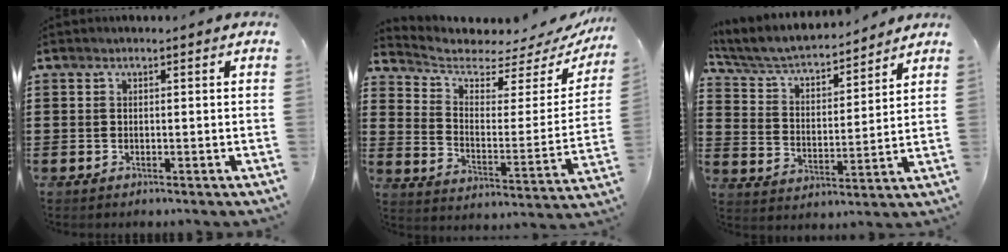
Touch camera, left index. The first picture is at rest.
{"total": 4.6, "force": [3.9, 1.6, 1.9], "torque": [-0.062, -0.034, 0.063]}
{"total": 5.2, "force": [4.7, 1.0, 1.9], "torque": [-0.060, -0.032, 0.074]}